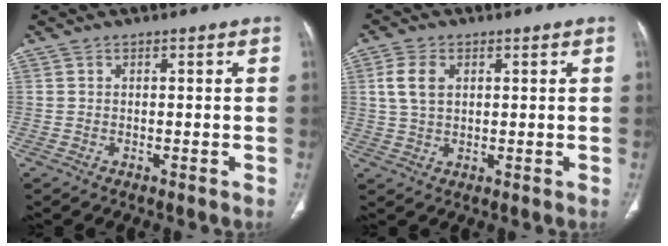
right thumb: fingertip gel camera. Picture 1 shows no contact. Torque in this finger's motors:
{"motor_torque": [0.02, 0.02, 0.17, -0.14, 0.04]}